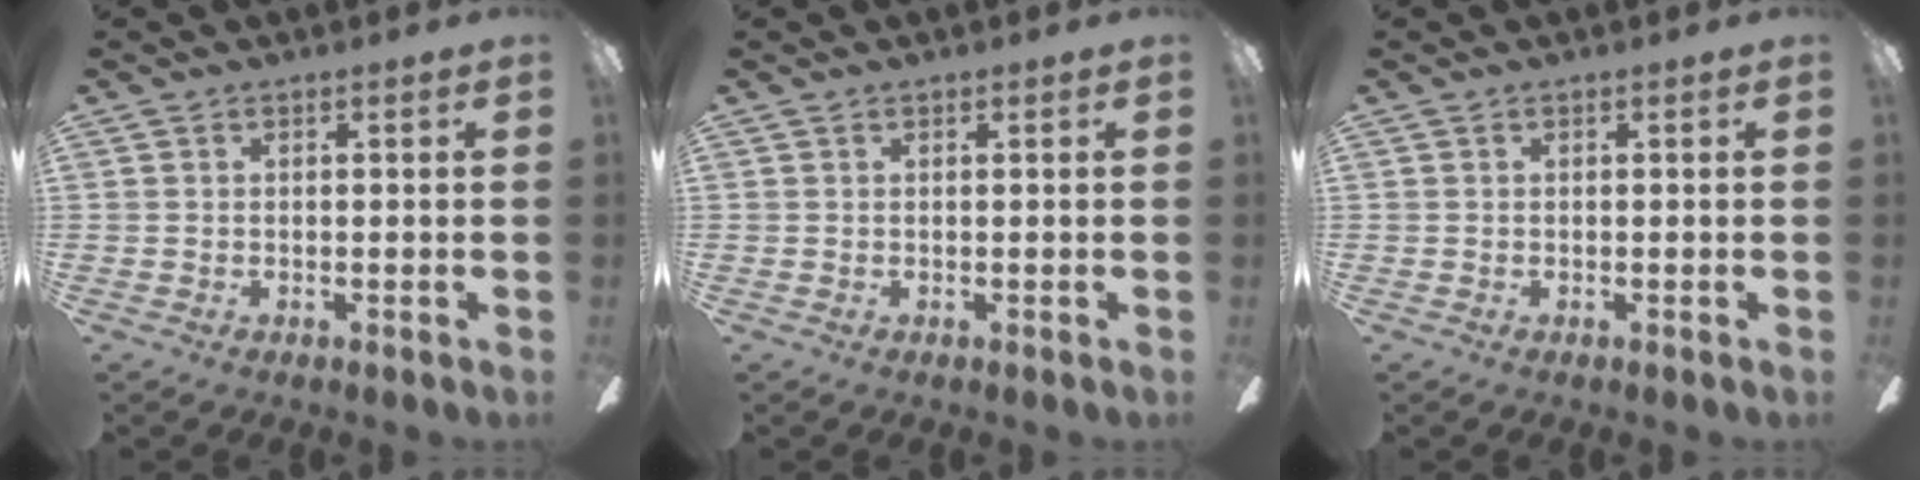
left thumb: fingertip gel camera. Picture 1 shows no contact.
{"total": 0.0}
{"total": 0.0}